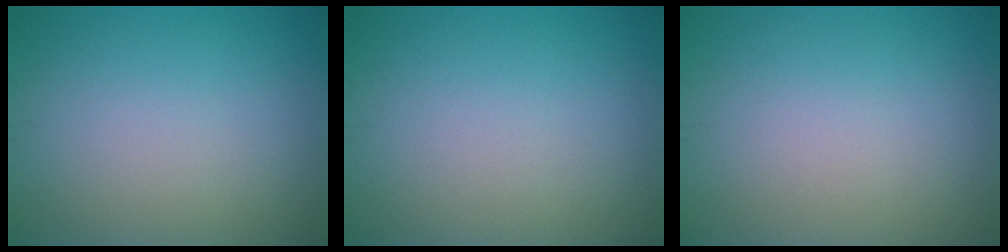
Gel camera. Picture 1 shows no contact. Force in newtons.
{"total": 0.0}
{"total": 0.0}